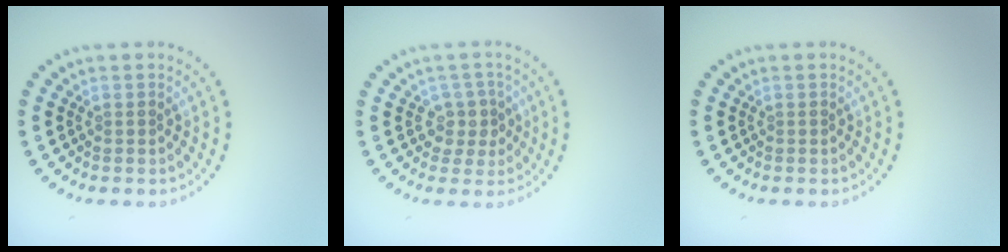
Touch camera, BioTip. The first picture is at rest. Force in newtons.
{"total": 2.2, "press": 1.9, "slide": 1.1}
{"total": 0.0}